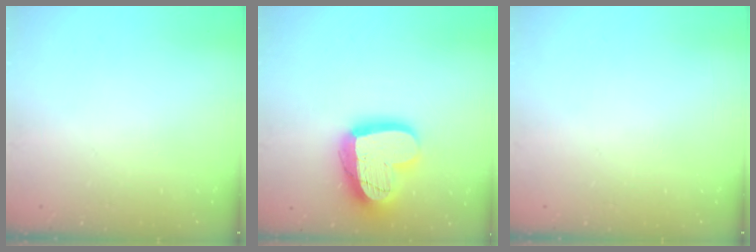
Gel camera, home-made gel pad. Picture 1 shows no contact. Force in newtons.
{"total": 20.4, "press": 20.3, "slide": 1.7}
{"total": 0.0}